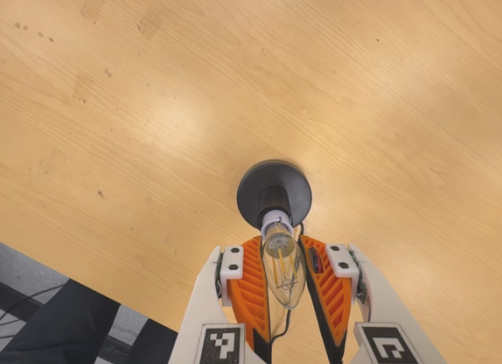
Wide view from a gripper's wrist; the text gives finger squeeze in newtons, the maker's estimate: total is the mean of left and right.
{"total": 12.0, "left": 11.6, "right": 12.5}